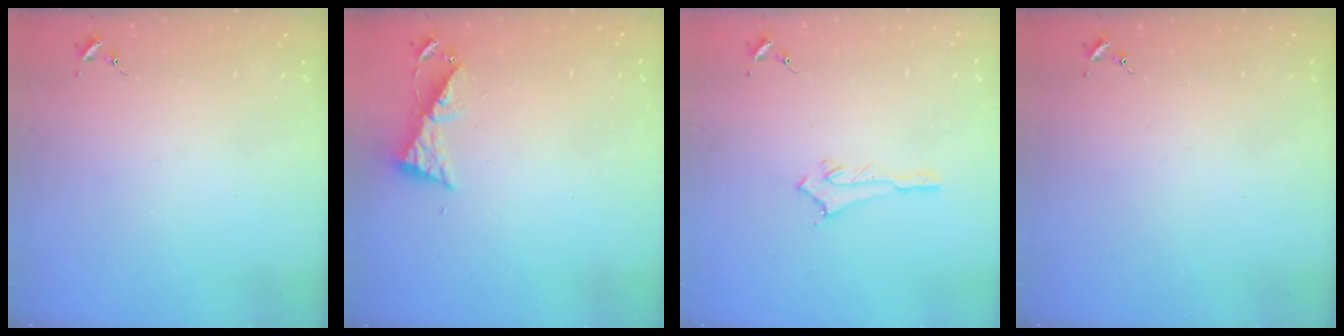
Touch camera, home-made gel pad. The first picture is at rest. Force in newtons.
{"total": 6.4, "press": 6.4, "slide": 0.6}
{"total": 2.9, "press": 2.9, "slide": 0.3}
{"total": 0.0}